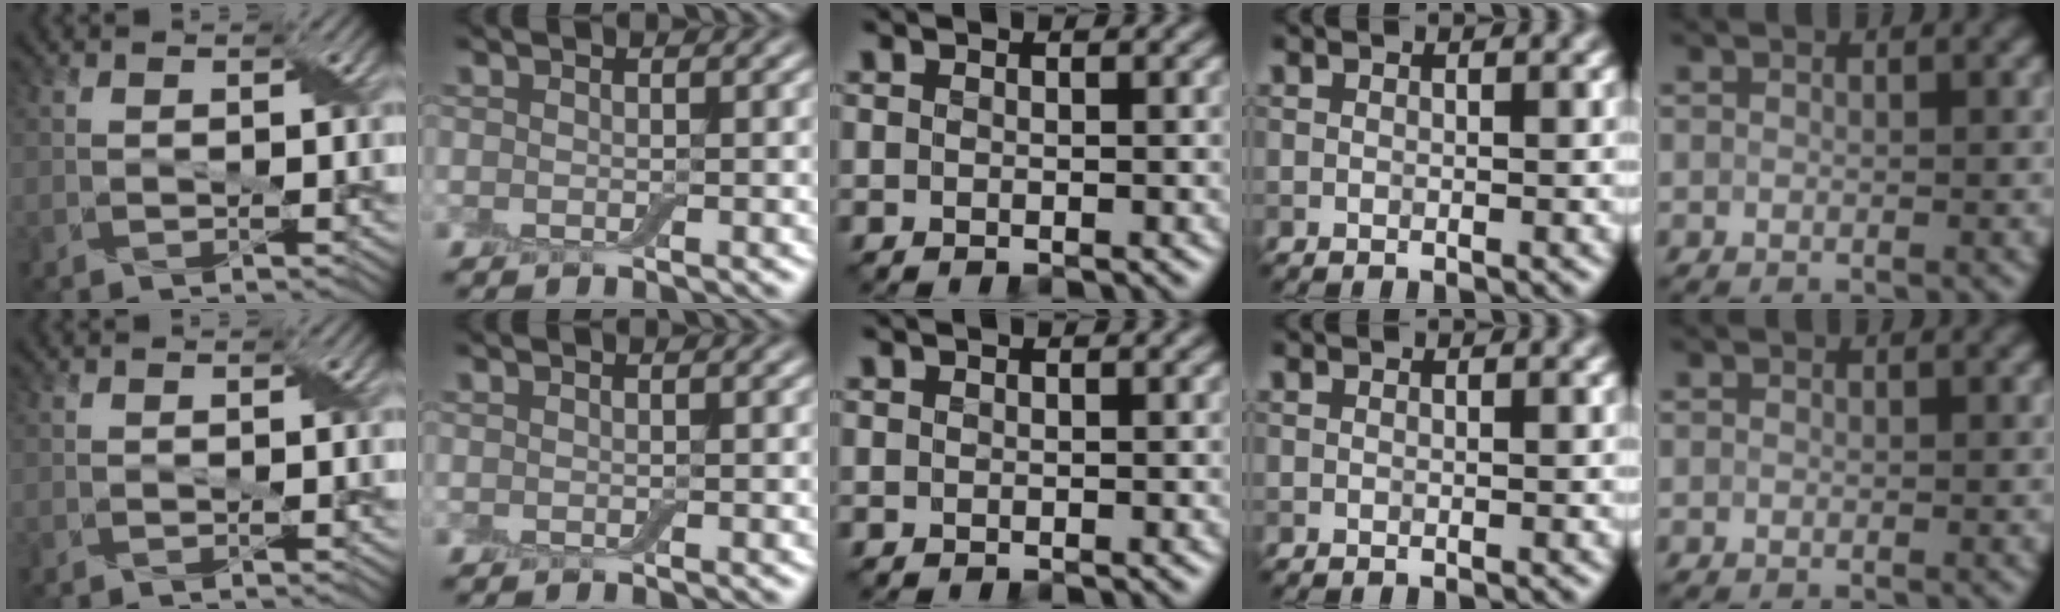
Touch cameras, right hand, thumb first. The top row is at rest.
{}